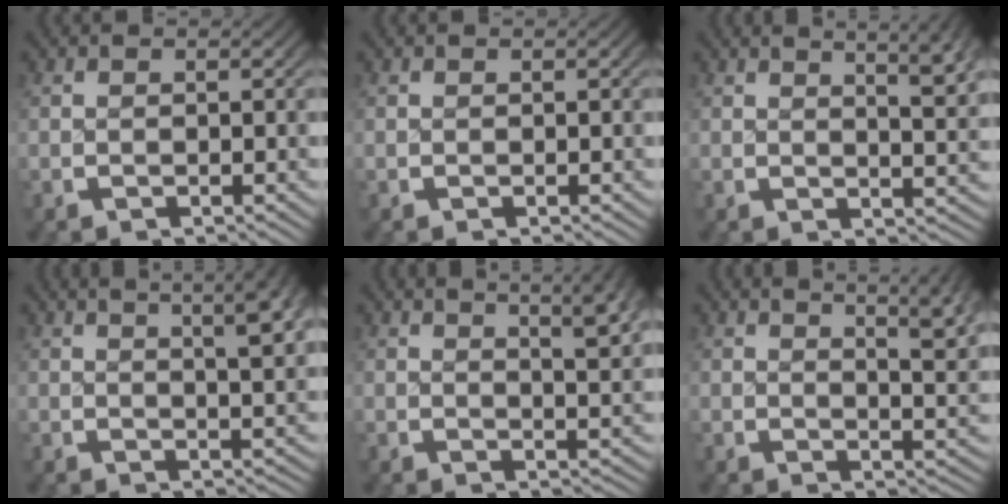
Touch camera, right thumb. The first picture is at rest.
{"total": 0.0}
{"total": 5.0, "force": [2.3, 1.6, 4.1], "torque": [-0.044, -0.003, 0.035]}
{"total": 6.9, "force": [2.7, 2.7, 5.8], "torque": [-0.059, 0.011, 0.035]}
{"total": 5.5, "force": [2.5, 1.9, 4.6], "torque": [-0.049, 0.000, 0.037]}
{"total": 5.4, "force": [2.6, 1.9, 4.4], "torque": [-0.044, -0.003, 0.039]}